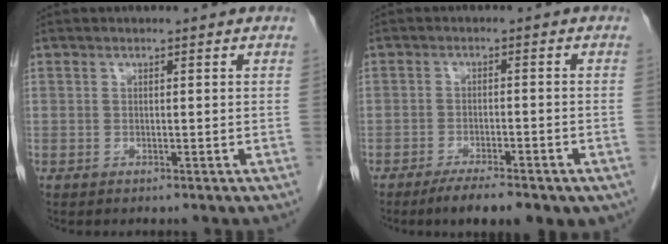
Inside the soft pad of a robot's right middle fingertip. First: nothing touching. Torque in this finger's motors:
{"motor_torque": [1.12, -0.88, 0.13, 0.04]}